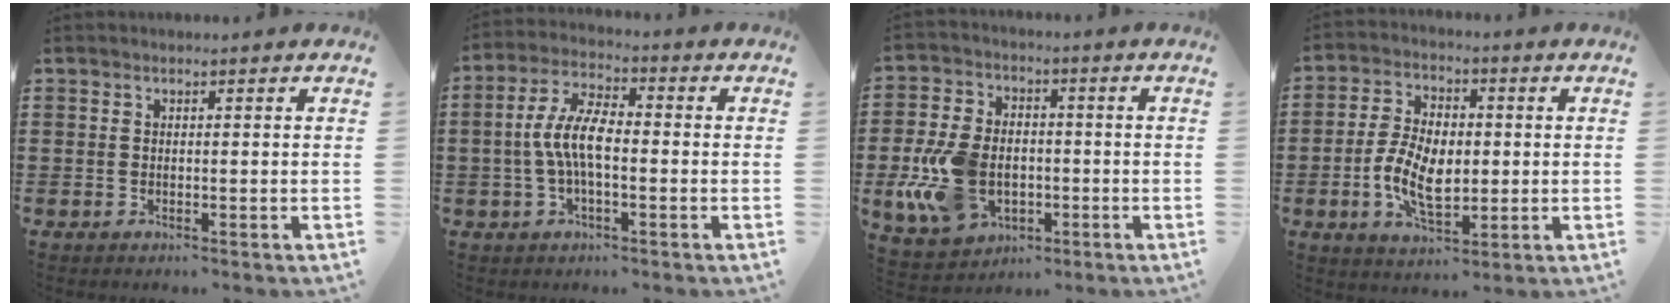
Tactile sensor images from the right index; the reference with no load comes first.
{"total": 7.5, "force": [-0.9, 2.9, 6.8], "torque": [-0.156, -0.002, -0.024]}
{"total": 11.9, "force": [-2.6, 8.1, 8.4], "torque": [-0.201, 0.008, -0.046]}
{"total": 8.2, "force": [-1.1, 4.7, 6.6], "torque": [-0.144, 0.009, -0.024]}